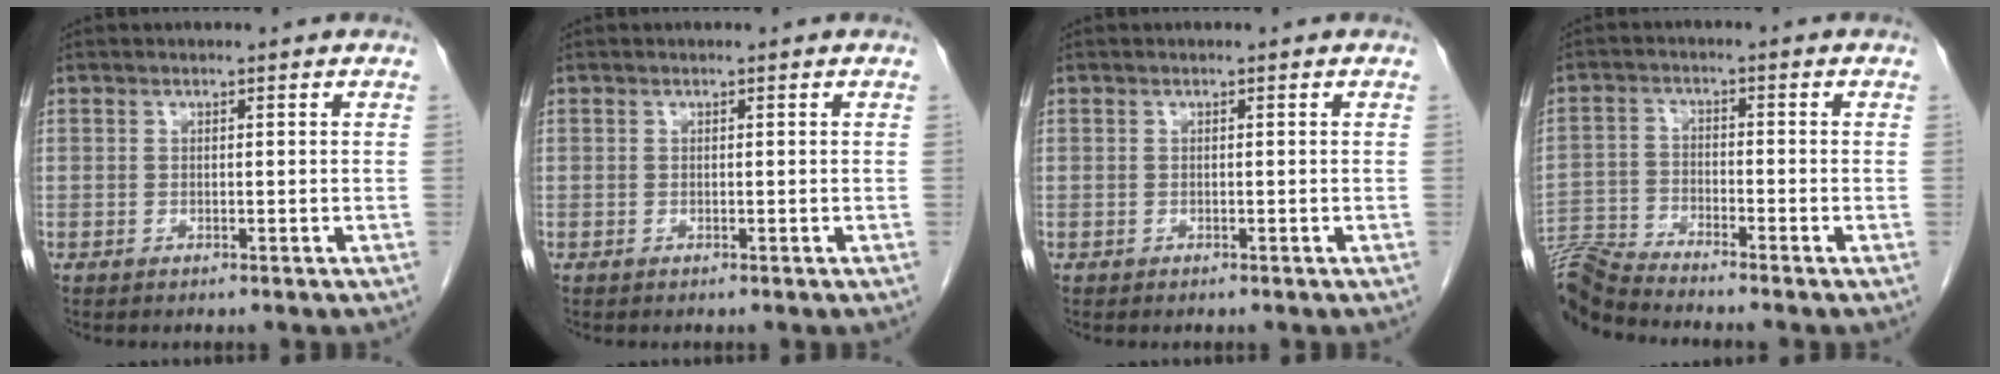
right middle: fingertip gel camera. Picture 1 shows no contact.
{"total": 0.0}
{"total": 0.0}
{"total": 8.5, "force": [-8.2, -1.6, 1.5], "torque": [-0.038, -0.008, -0.158]}